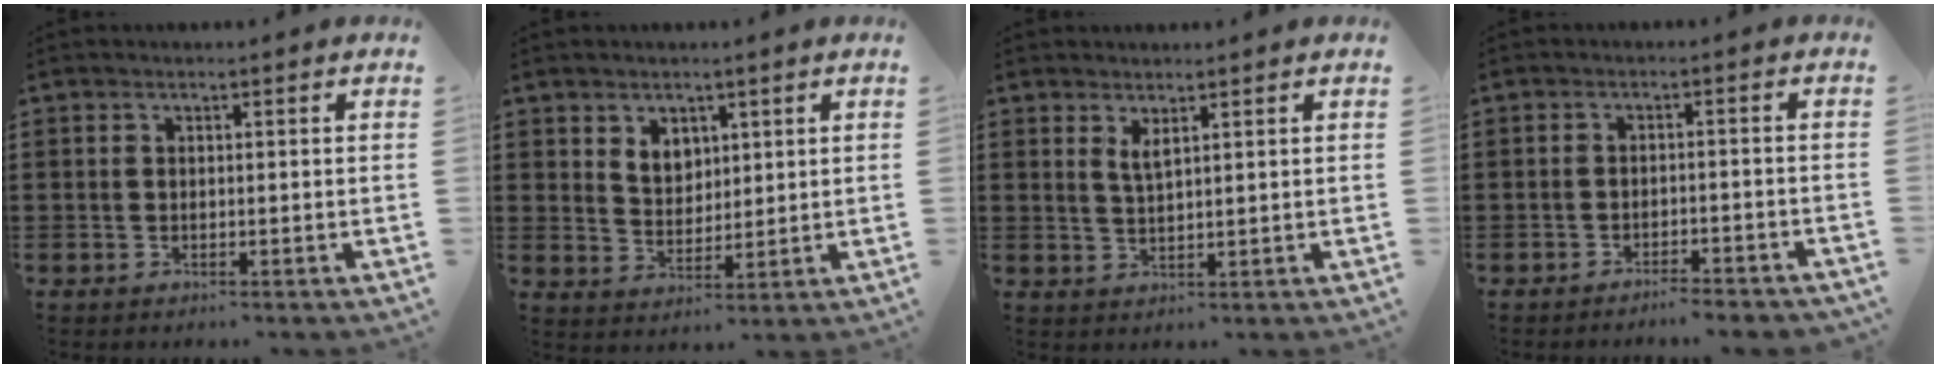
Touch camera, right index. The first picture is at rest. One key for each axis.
{"total": 4.0, "fx": 2.4, "fy": 2.9, "fz": 1.3, "tx": -0.038, "ty": 0.010, "tz": 0.046}
{"total": 2.0, "fx": 1.4, "fy": 0.4, "fz": 1.4, "tx": -0.031, "ty": 0.001, "tz": 0.025}
{"total": 2.5, "fx": -2.4, "fy": -0.1, "fz": 0.5, "tx": -0.013, "ty": -0.001, "tz": -0.051}